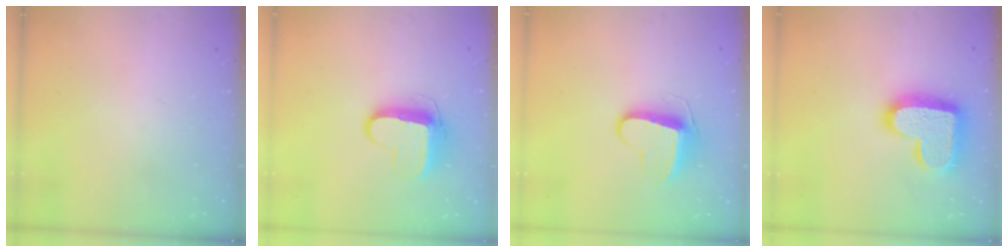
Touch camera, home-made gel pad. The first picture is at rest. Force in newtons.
{"total": 10.2, "press": 10.1, "slide": 0.8}
{"total": 9.6, "press": 9.6, "slide": 0.2}
{"total": 19.5, "press": 19.5, "slide": 1.4}